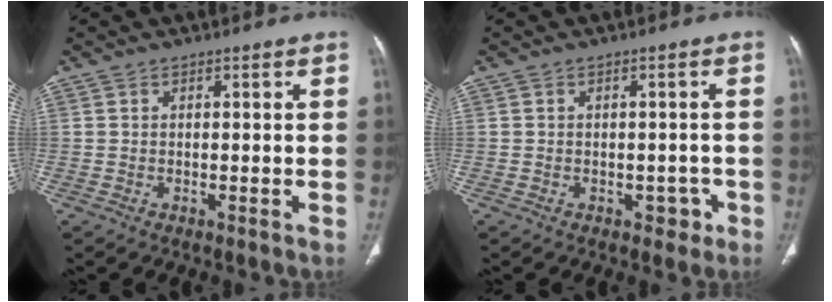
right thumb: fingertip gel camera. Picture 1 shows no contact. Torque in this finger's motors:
{"motor_torque": [0.13, -0.03, 0.30, -0.09, -0.02]}